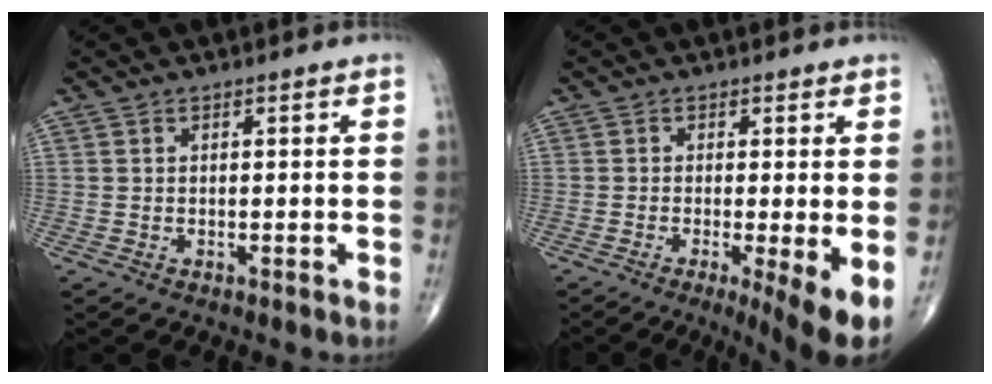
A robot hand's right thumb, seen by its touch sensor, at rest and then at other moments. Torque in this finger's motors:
{"motor_torque": [0.00, 0.51, 0.19, 0.06, 0.10]}